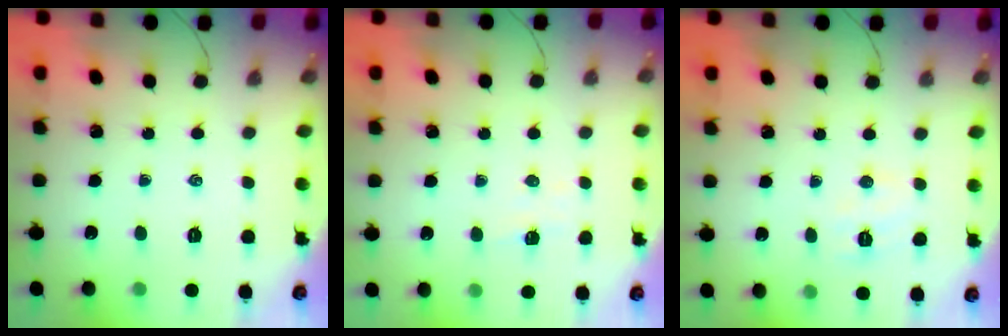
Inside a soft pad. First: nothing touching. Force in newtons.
{"total": 4.2, "press": 4.1, "slide": 0.9}
{"total": 6.3, "press": 6.2, "slide": 1.0}